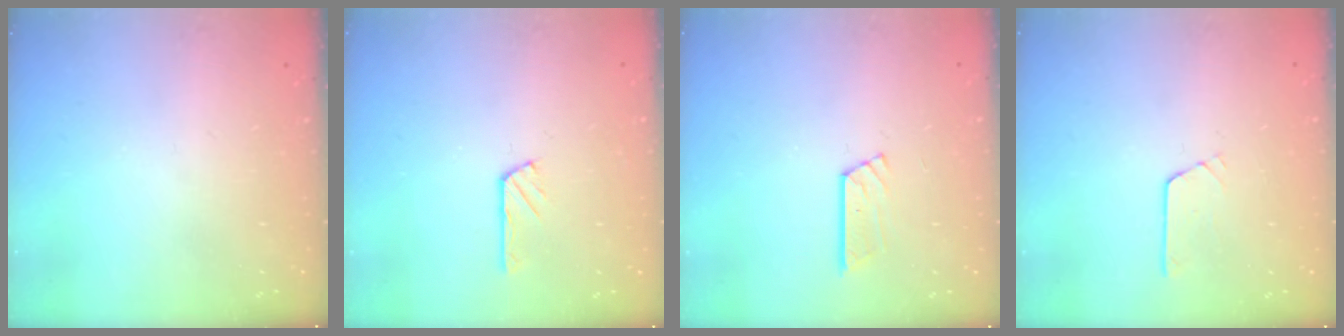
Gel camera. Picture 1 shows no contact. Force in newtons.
{"total": 2.9, "press": 2.9, "slide": 0.5}
{"total": 6.0, "press": 6.0, "slide": 0.2}
{"total": 5.4, "press": 5.4, "slide": 0.4}